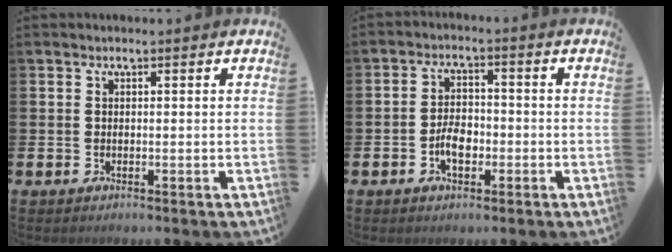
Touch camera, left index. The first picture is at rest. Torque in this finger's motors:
{"motor_torque": [0.14, 0.17, 0.11, 0.04]}